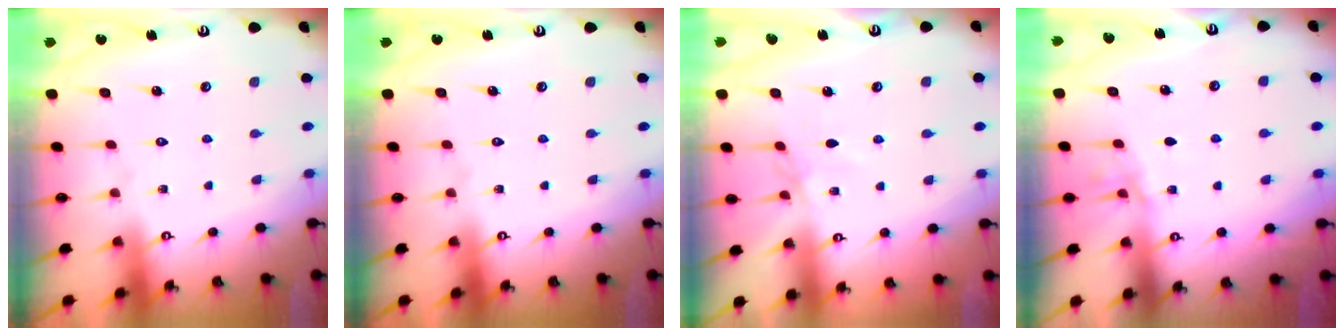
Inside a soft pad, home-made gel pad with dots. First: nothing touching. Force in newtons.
{"total": 0.0}
{"total": 1.8, "press": 1.8, "slide": 0.4}
{"total": 2.6, "press": 2.6, "slide": 0.4}